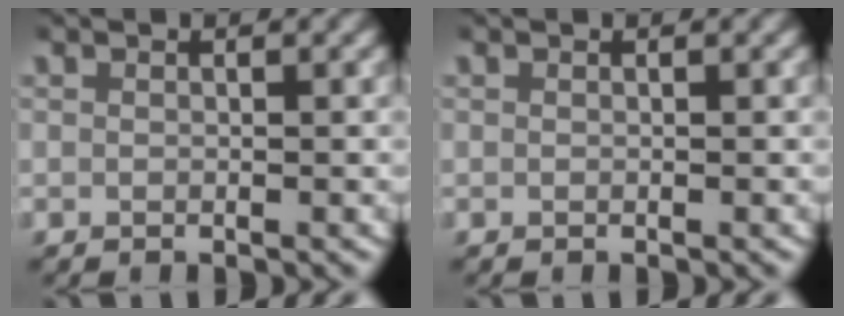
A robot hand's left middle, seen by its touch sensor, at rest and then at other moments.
{"total": 0.0}